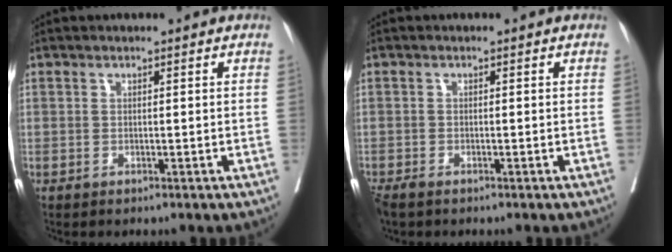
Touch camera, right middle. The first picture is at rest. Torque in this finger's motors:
{"motor_torque": [0.07, -0.04, 0.04, 0.00]}